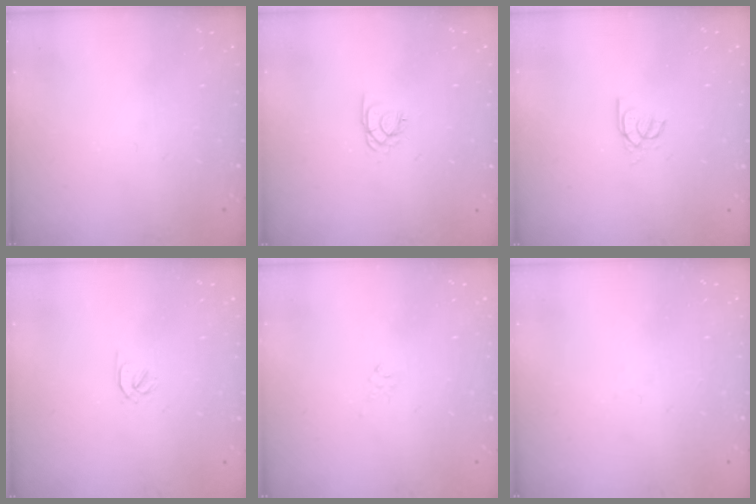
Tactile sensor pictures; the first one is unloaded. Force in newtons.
{"total": 2.0, "press": 2.0, "slide": 0.3}
{"total": 3.4, "press": 3.4, "slide": 0.1}
{"total": 0.5, "press": 0.4, "slide": 0.4}
{"total": 2.8, "press": 2.7, "slide": 0.6}
{"total": 2.7, "press": 2.6, "slide": 0.7}